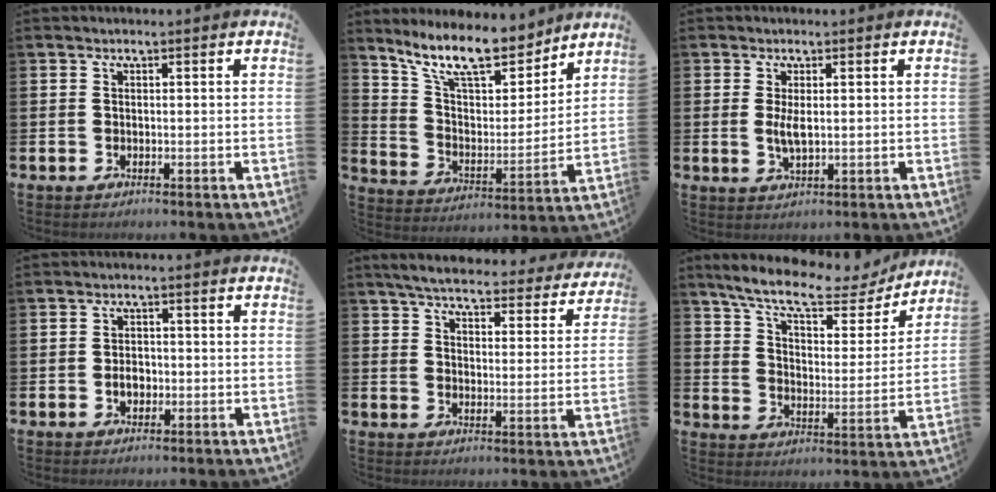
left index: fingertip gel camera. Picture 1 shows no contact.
{"total": 12.7, "force": [10.6, 3.8, 5.7], "torque": [-0.140, -0.061, 0.191]}
{"total": 2.9, "force": [0.4, 0.9, 2.7], "torque": [-0.048, 0.000, 0.005]}
{"total": 2.4, "force": [-0.6, 1.8, 1.5], "torque": [-0.018, -0.001, -0.016]}
{"total": 5.3, "force": [5.0, 0.8, 1.5], "torque": [-0.044, -0.033, 0.084]}
{"total": 9.8, "force": [8.4, 2.3, 4.3], "torque": [-0.108, -0.051, 0.141]}